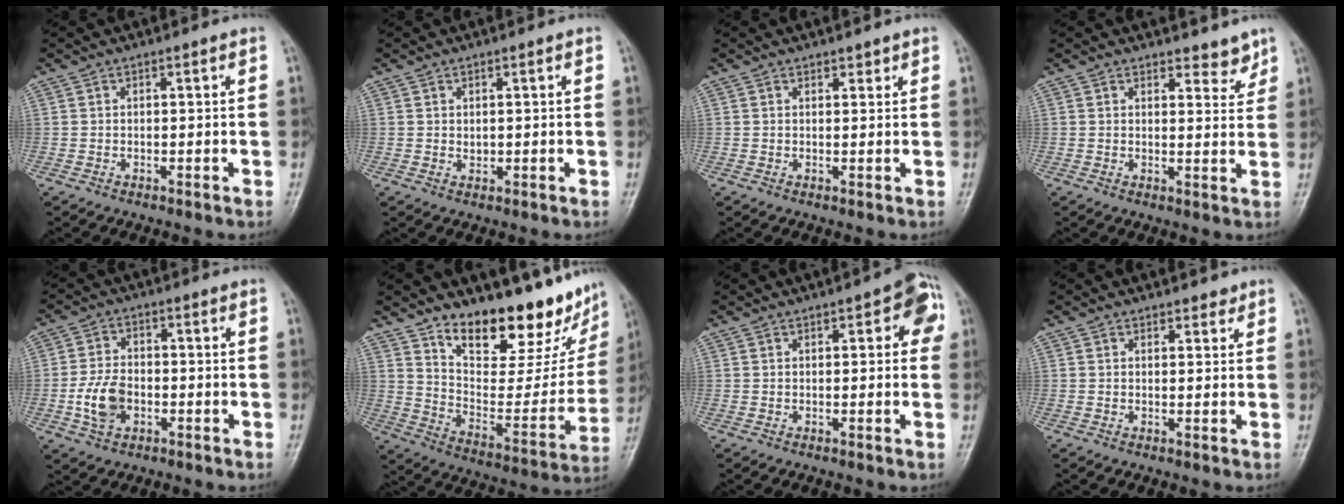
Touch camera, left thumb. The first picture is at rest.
{"total": 1.1, "force": [0.3, 0.9, 0.6], "torque": [-0.005, -0.002, 0.006]}
{"total": 1.3, "force": [1.1, 0.6, 0.3], "torque": [0.006, -0.008, 0.013]}
{"total": 3.8, "force": [3.3, 1.7, 1.1], "torque": [0.008, -0.027, 0.040]}
{"total": 7.1, "force": [-1.8, 4.8, 4.9], "torque": [-0.089, 0.009, -0.038]}
{"total": 23.6, "force": [16.9, 9.0, 13.7], "torque": [-0.152, -0.101, 0.258]}
{"total": 6.2, "force": [1.8, 2.7, 5.3], "torque": [-0.033, 0.008, 0.009]}
{"total": 1.6, "force": [1.3, 0.8, 0.3], "torque": [0.009, -0.009, 0.014]}